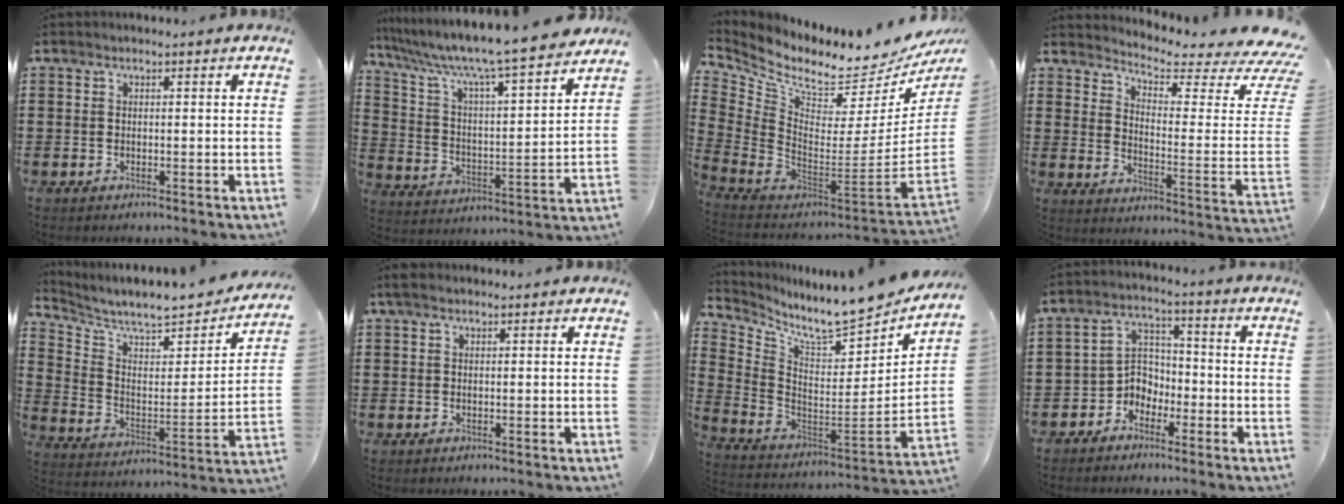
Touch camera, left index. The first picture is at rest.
{"total": 8.4, "force": [7.3, -0.3, 4.1], "torque": [-0.111, -0.063, 0.116]}
{"total": 5.9, "force": [4.9, 1.4, 2.9], "torque": [-0.085, -0.070, 0.079]}
{"total": 3.9, "force": [3.4, 0.1, 1.9], "torque": [-0.053, -0.045, 0.050]}
{"total": 6.4, "force": [5.9, 0.8, 2.4], "torque": [-0.078, -0.049, 0.097]}
{"total": 0.9, "force": [0.4, 0.5, 0.6], "torque": [-0.013, 0.005, 0.007]}
{"total": 7.6, "force": [7.0, -0.1, 3.0], "torque": [-0.077, -0.080, 0.113]}
{"total": 4.8, "force": [-3.1, 3.5, 1.1], "torque": [-0.037, 0.006, -0.069]}